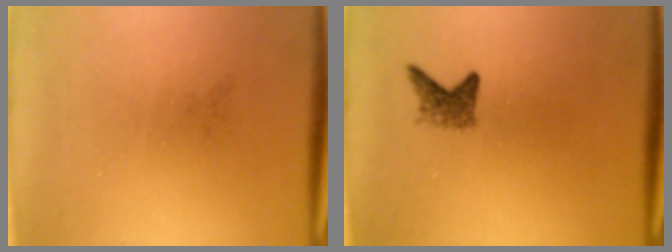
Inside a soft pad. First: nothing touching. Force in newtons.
{"total": 2.2}